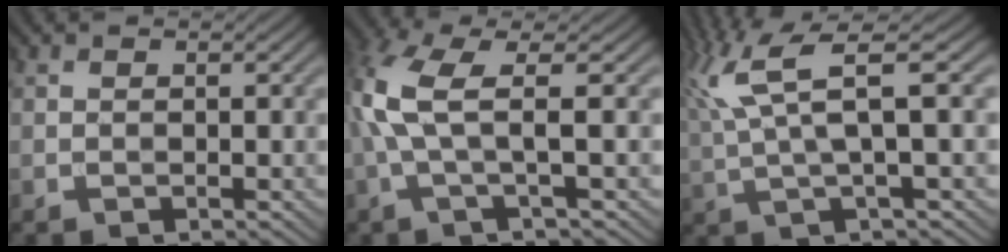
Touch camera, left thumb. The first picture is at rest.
{"total": 7.0, "force": [0.4, 1.5, 6.9], "torque": [-0.151, 0.016, -0.004]}
{"total": 8.6, "force": [2.8, 1.8, 8.0], "torque": [-0.166, 0.026, 0.056]}